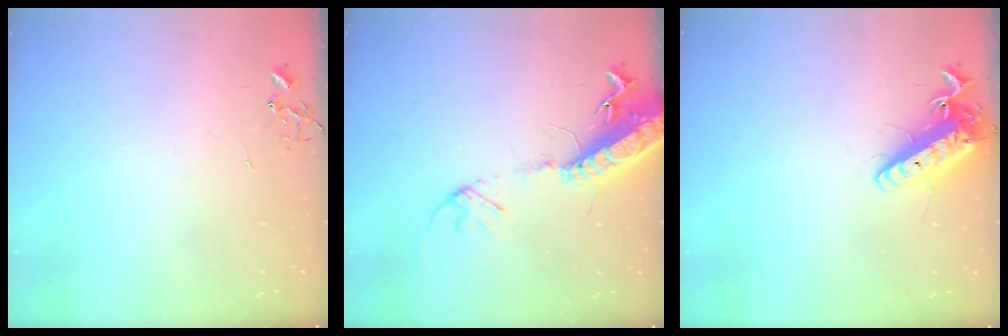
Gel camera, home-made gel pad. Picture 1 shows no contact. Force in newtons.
{"total": 17.4, "press": 16.9, "slide": 4.1}
{"total": 14.5, "press": 14.2, "slide": 2.8}